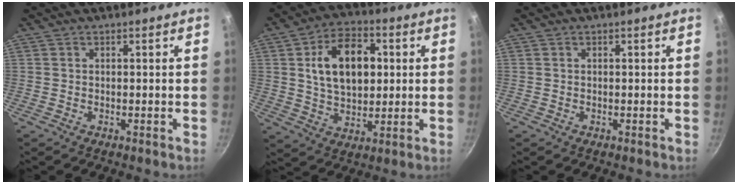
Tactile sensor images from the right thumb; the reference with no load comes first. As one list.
[{"total": 14.5, "force": [2.8, 9.3, 10.7], "torque": [-0.148, 0.001, 0.045]}, {"total": 0.0}]